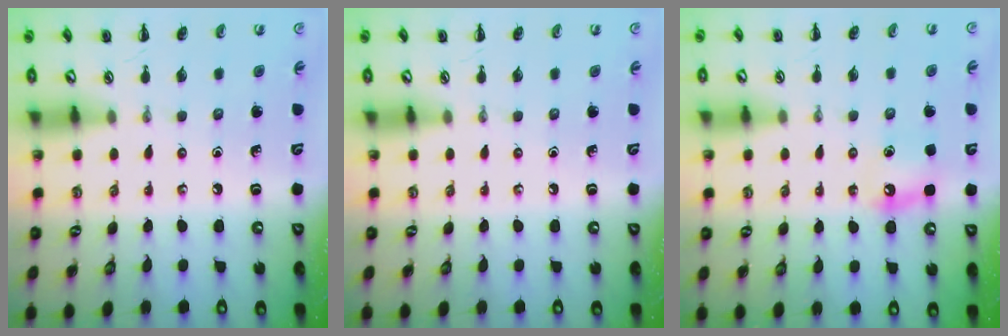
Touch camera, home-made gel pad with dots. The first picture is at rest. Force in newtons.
{"total": 0.0}
{"total": 5.7, "press": 5.4, "slide": 1.9}